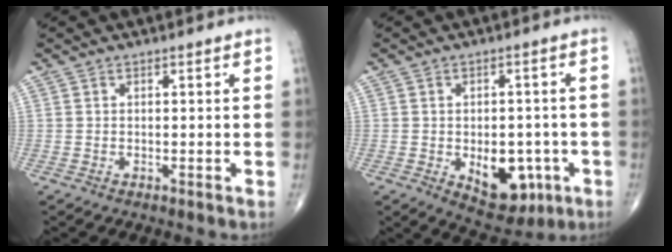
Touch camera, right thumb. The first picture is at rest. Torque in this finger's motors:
{"motor_torque": [3.30, 1.71, 0.47, -0.66, 0.06]}